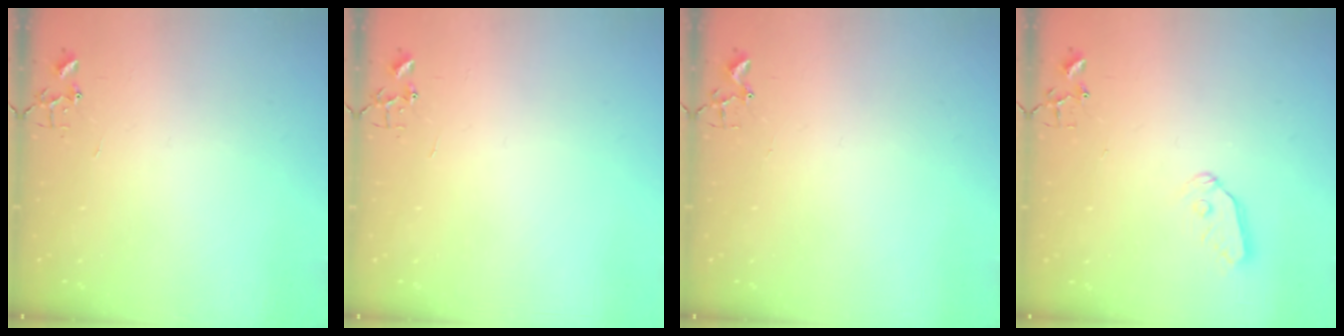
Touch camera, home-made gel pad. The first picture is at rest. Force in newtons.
{"total": 0.0}
{"total": 1.8, "press": 1.8, "slide": 0.2}
{"total": 7.4, "press": 7.4, "slide": 0.5}